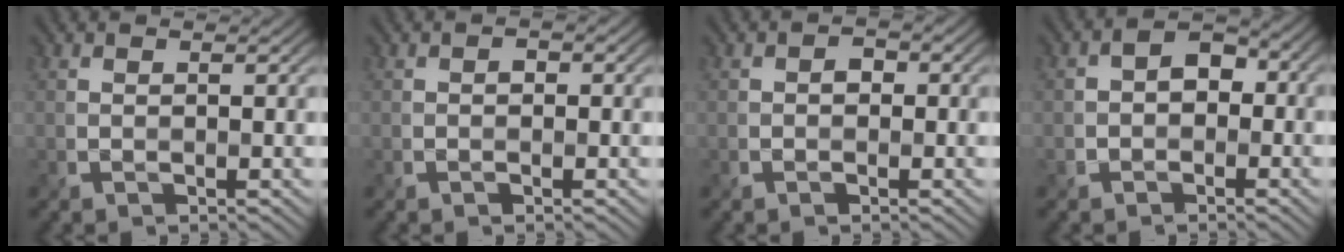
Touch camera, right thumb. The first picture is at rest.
{"total": 1.0, "force": [-0.3, 0.8, 0.5], "torque": [-0.009, -0.004, -0.004]}
{"total": 1.5, "force": [-0.4, 1.3, 0.7], "torque": [-0.008, -0.002, -0.007]}
{"total": 3.8, "force": [-0.7, 3.1, 2.2], "torque": [-0.030, 0.005, -0.019]}